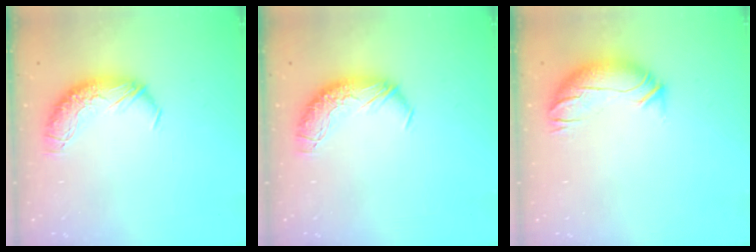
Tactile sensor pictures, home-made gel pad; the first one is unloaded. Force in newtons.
{"total": 0.0}
{"total": 3.3, "press": 2.6, "slide": 2.1}